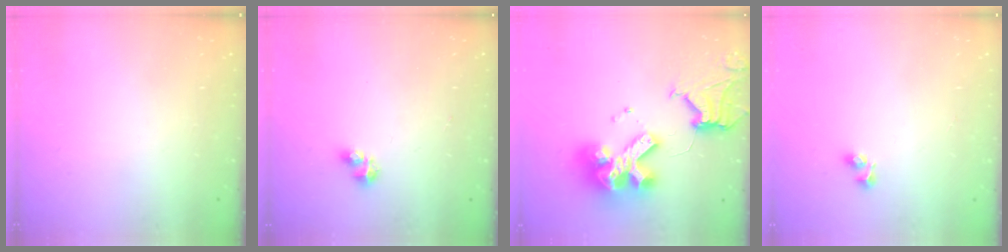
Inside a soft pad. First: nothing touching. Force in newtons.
{"total": 2.9, "press": 2.9, "slide": 0.3}
{"total": 21.2, "press": 21.1, "slide": 2.3}
{"total": 4.6, "press": 4.3, "slide": 1.8}